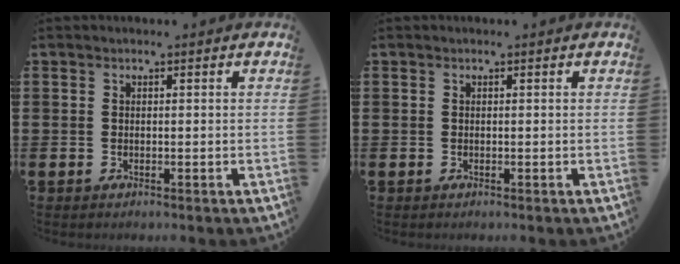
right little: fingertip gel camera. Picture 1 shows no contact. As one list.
[{"total": 0.0}]